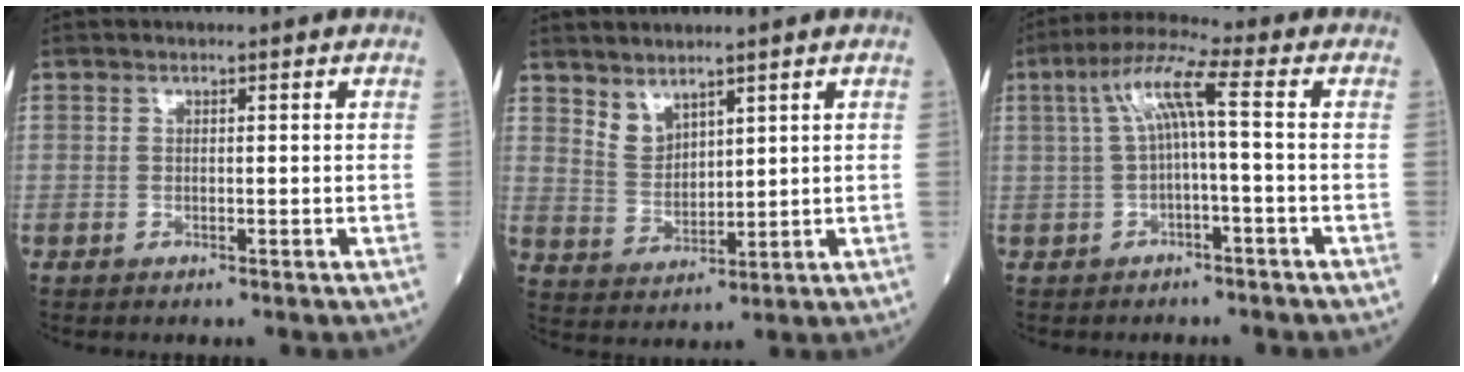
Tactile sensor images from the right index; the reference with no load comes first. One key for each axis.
{"total": 4.0, "fx": 3.2, "fy": 1.6, "fz": 1.7, "tx": -0.039, "ty": -0.001, "tz": 0.076}
{"total": 6.9, "fx": 0.5, "fy": 0.0, "fz": 6.9, "tx": -0.131, "ty": 0.034, "tz": 0.010}